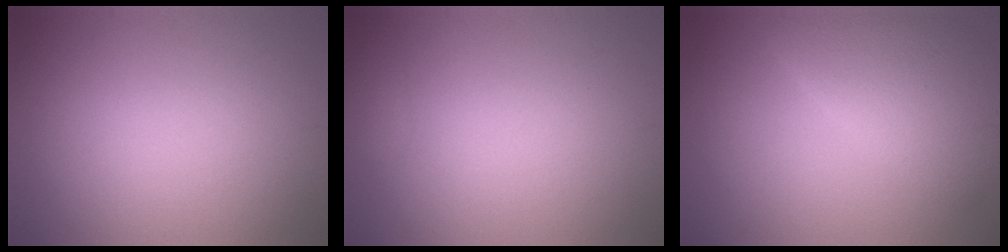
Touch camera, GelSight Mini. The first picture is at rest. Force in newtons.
{"total": 1.1, "press": 1.1, "slide": 0.1}
{"total": 5.0, "press": 5.0, "slide": 0.2}